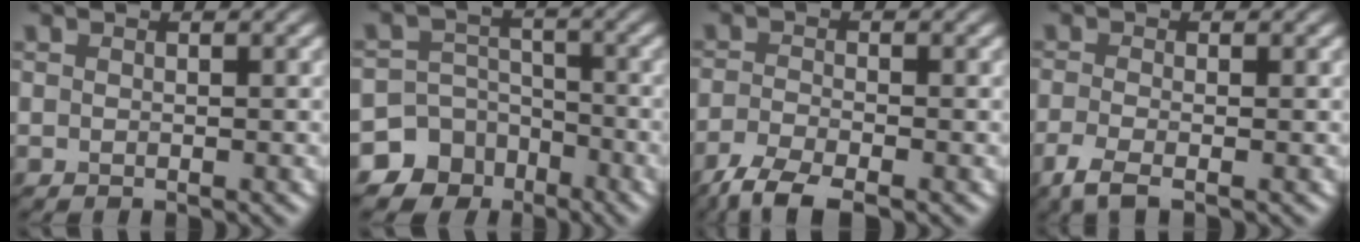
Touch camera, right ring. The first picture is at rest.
{"total": 9.6, "force": [-5.9, 7.5, 0.6], "torque": [-0.001, -0.021, -0.117]}
{"total": 3.9, "force": [-3.0, 0.9, 2.3], "torque": [-0.051, -0.010, -0.069]}
{"total": 2.6, "force": [-1.6, 0.6, 1.9], "torque": [-0.045, -0.012, -0.044]}